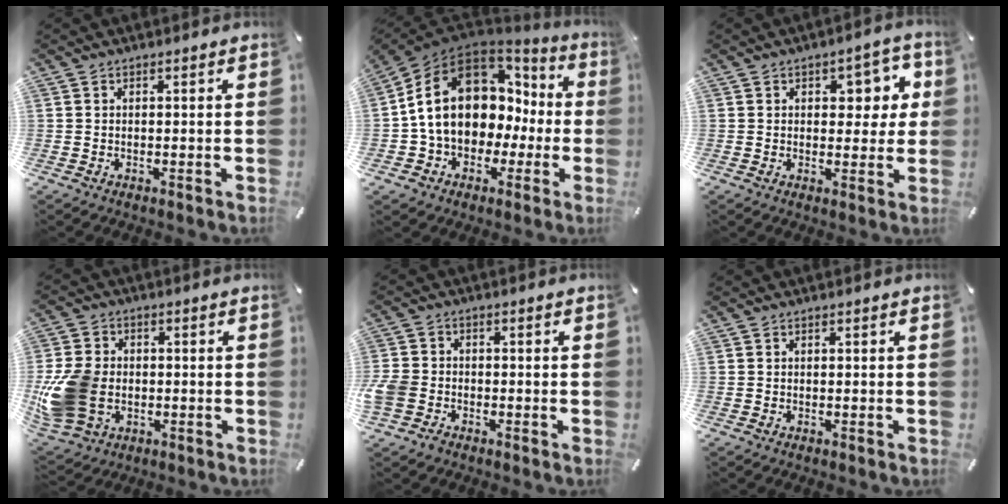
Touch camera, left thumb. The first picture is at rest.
{"total": 17.2, "force": [2.0, 13.4, 10.5], "torque": [-0.206, -0.005, 0.038]}
{"total": 7.6, "force": [2.2, 4.9, 5.4], "torque": [-0.057, -0.005, 0.029]}
{"total": 15.6, "force": [-2.4, 12.4, 9.3], "torque": [-0.198, 0.016, -0.042]}
{"total": 4.5, "force": [-2.2, 3.6, 1.7], "torque": [-0.047, 0.008, -0.044]}
{"total": 0.0}